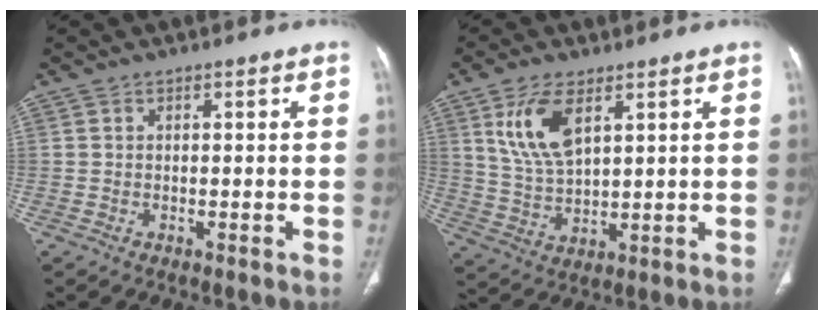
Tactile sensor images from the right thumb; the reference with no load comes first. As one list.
[{"total": 10.0, "force": [4.6, 4.6, 7.6], "torque": [-0.148, -0.018, 0.099]}]